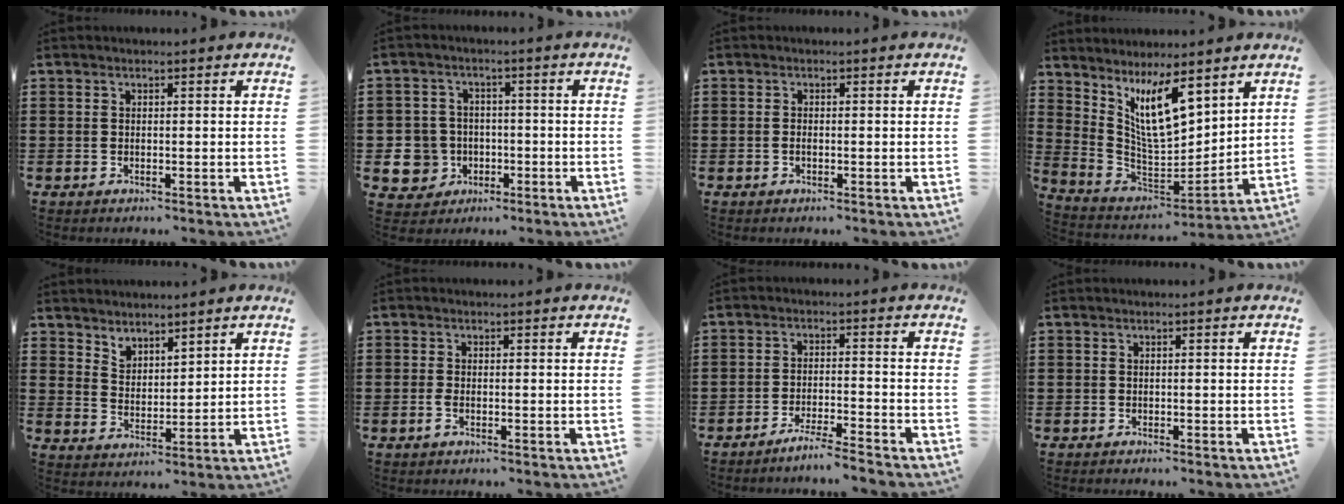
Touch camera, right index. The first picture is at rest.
{"total": 6.4, "force": [-1.7, 6.0, 1.7], "torque": [-0.084, 0.001, -0.034]}
{"total": 0.5, "force": [-0.2, 0.2, 0.5], "torque": [-0.011, -0.004, -0.003]}
{"total": 10.6, "force": [6.3, 3.4, 7.9], "torque": [-0.155, -0.024, 0.119]}
{"total": 3.7, "force": [3.7, 0.5, -0.5], "torque": [-0.001, -0.010, 0.073]}
{"total": 1.3, "force": [-0.6, 0.3, 1.1], "torque": [-0.029, -0.005, -0.013]}
{"total": 3.7, "force": [-3.4, -0.8, 1.1], "torque": [-0.026, -0.009, -0.069]}
{"total": 0.0}